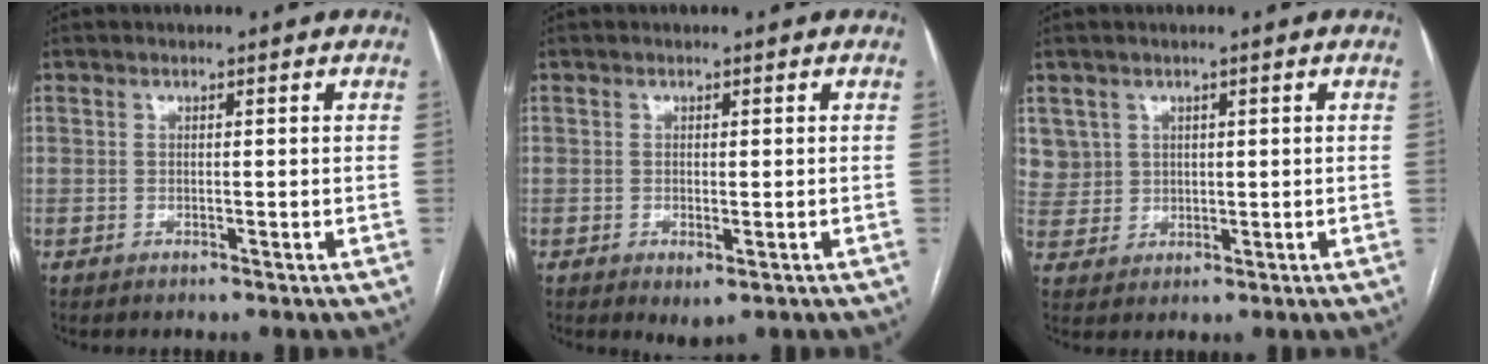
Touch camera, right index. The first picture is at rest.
{"total": 2.3, "force": [-1.0, 1.0, 1.8], "torque": [-0.023, -0.003, -0.006]}
{"total": 5.3, "force": [2.3, 4.8, 0.0], "torque": [0.006, 0.009, 0.053]}